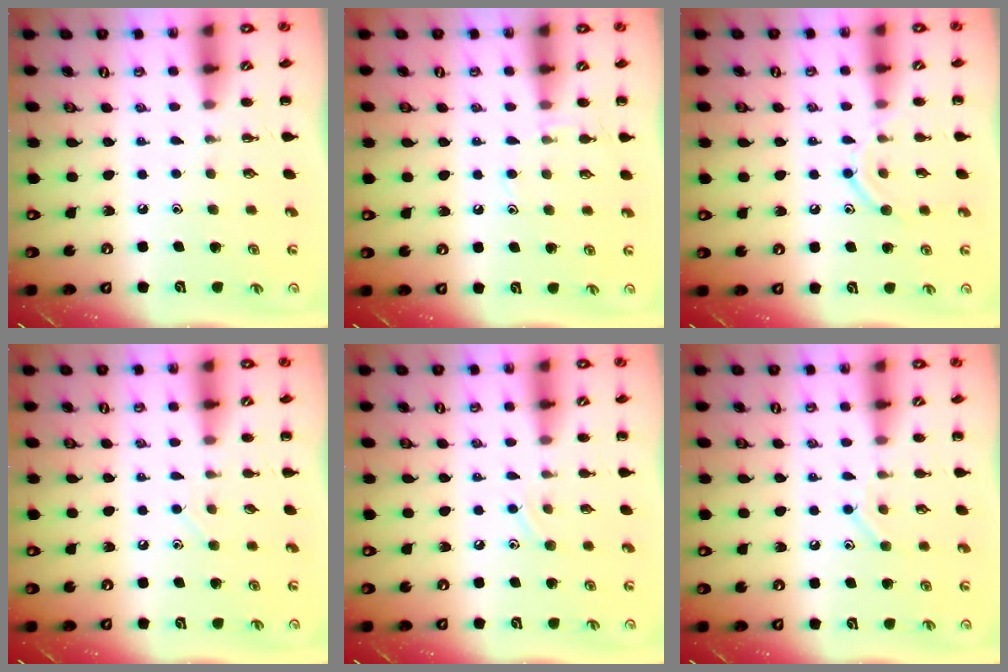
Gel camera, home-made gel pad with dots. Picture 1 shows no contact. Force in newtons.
{"total": 5.5, "press": 5.2, "slide": 1.8}
{"total": 9.4, "press": 9.4, "slide": 1.2}
{"total": 3.0, "press": 2.8, "slide": 1.0}
{"total": 6.8, "press": 6.6, "slide": 1.7}
{"total": 7.9, "press": 7.8, "slide": 1.4}